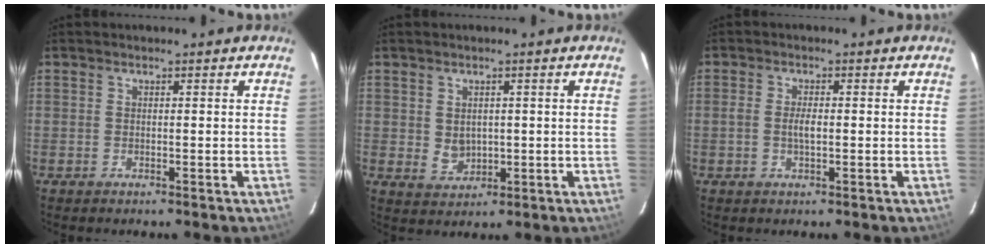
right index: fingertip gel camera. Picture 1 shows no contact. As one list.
[{"total": 3.6, "force": [0.3, 3.0, 1.9], "torque": [-0.033, 0.000, 0.014]}, {"total": 2.4, "force": [-0.3, 0.8, 2.2], "torque": [-0.044, 0.000, -0.006]}]